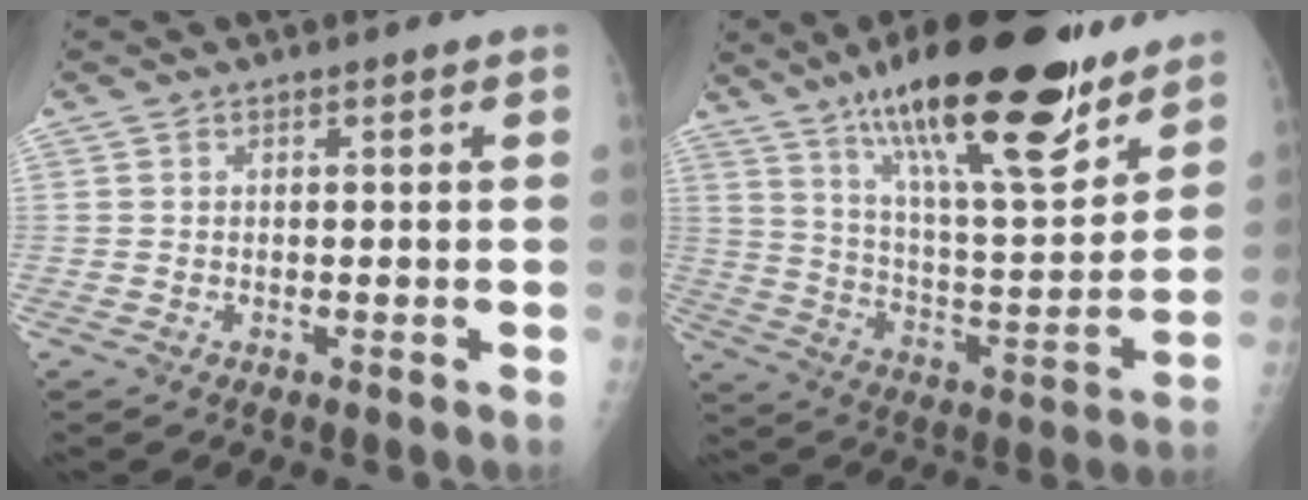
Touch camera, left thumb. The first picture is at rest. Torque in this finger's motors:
{"motor_torque": [1.53, -0.24, 1.81, -0.98, 0.25]}